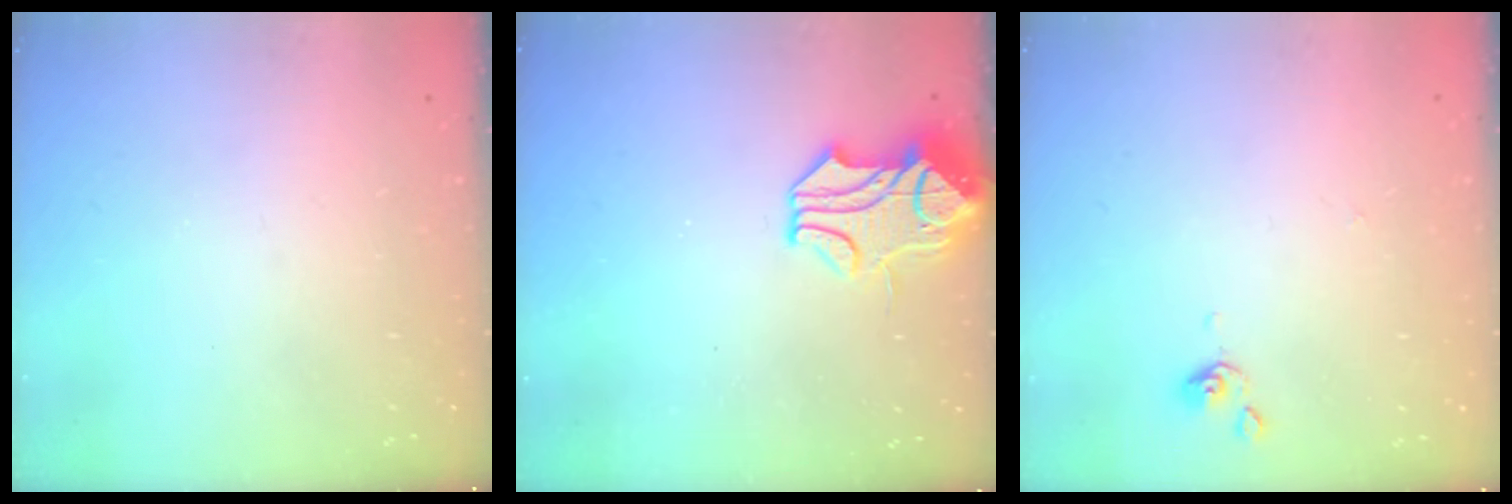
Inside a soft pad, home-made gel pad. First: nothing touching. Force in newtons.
{"total": 2.3, "press": 1.7, "slide": 1.6}
{"total": 0.0}